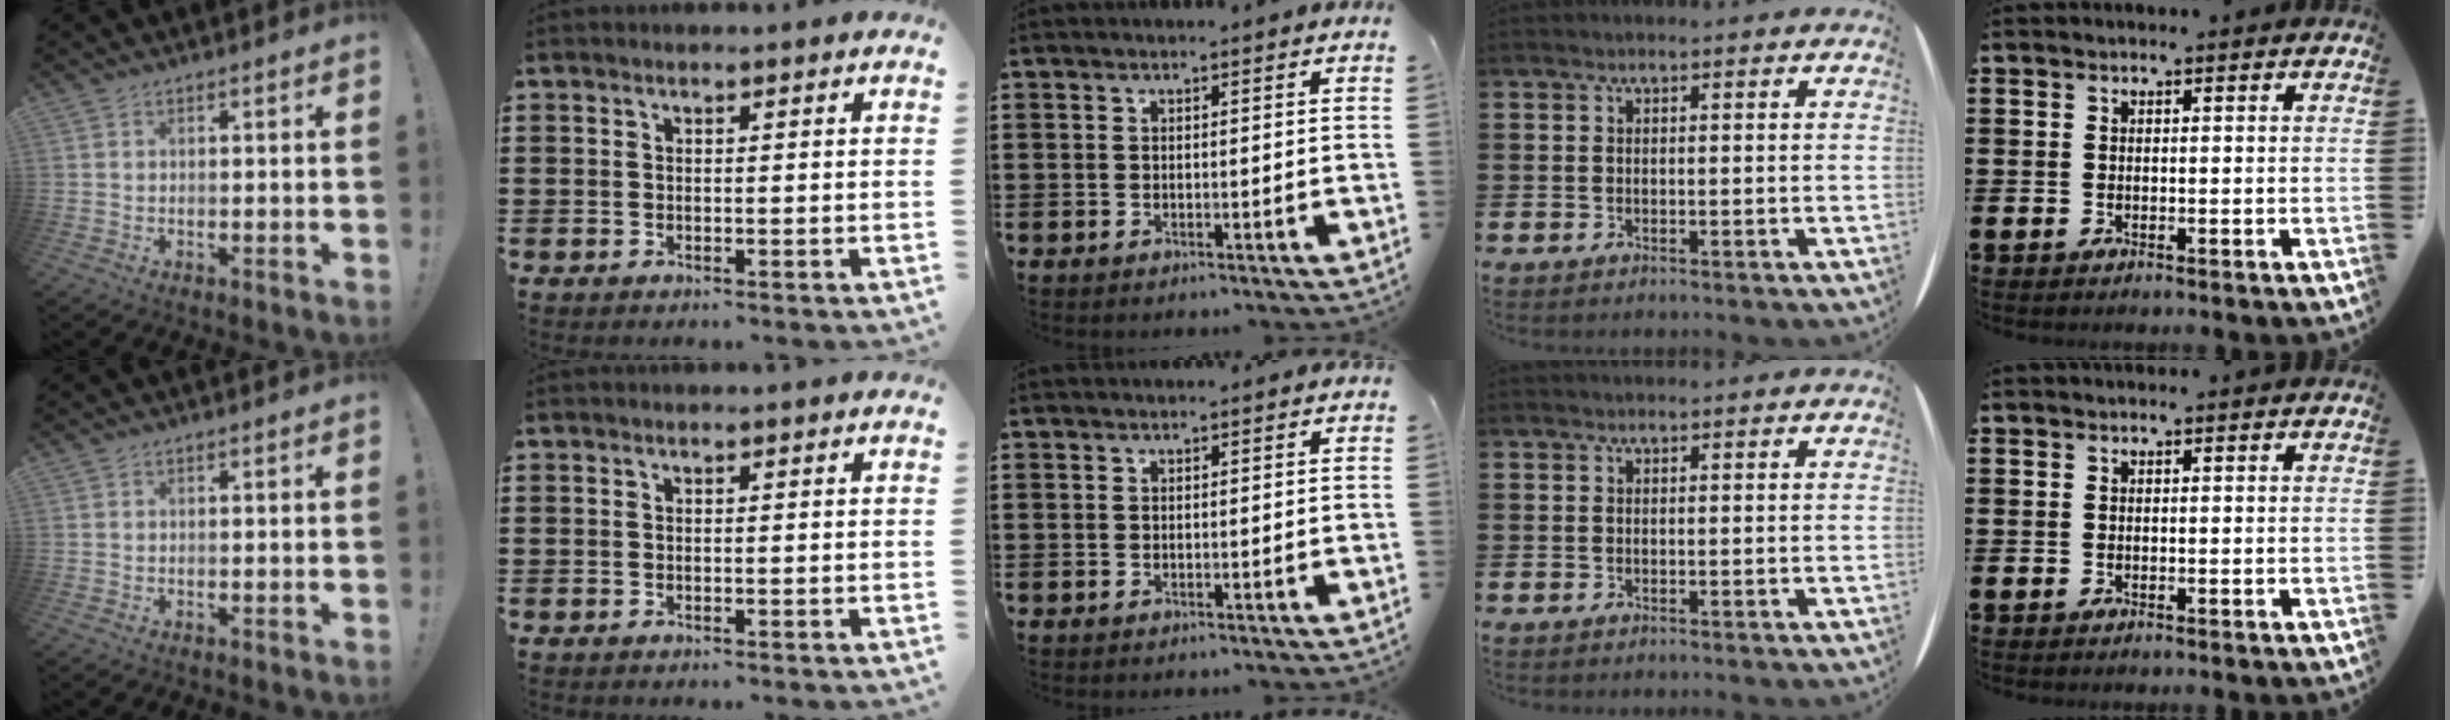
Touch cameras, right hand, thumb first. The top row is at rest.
{}